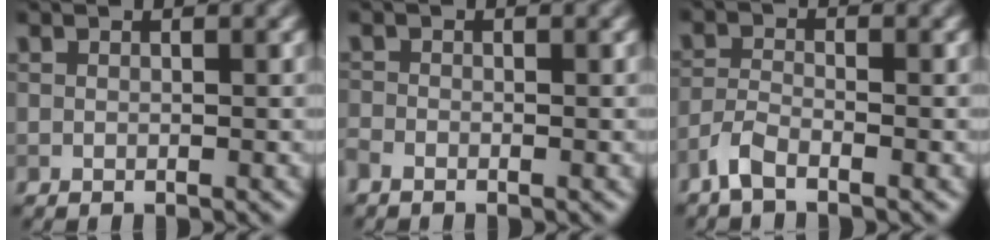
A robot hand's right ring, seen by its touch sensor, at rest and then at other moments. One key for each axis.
{"total": 1.2, "fx": -1.0, "fy": 0.5, "fz": 0.5, "tx": -0.012, "ty": -0.003, "tz": -0.026}
{"total": 2.4, "fx": -1.8, "fy": 0.6, "fz": 1.5, "tx": -0.033, "ty": 0.000, "tz": -0.047}